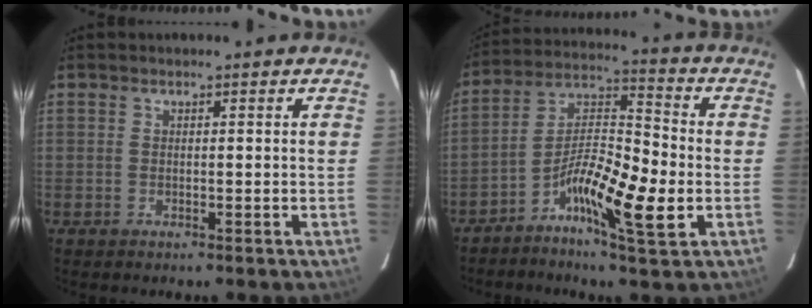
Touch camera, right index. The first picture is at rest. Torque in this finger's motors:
{"motor_torque": [0.44, -0.41, 0.49, 0.10]}